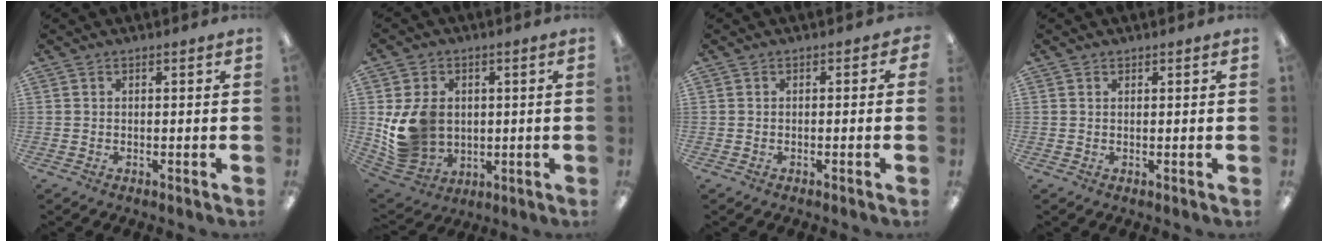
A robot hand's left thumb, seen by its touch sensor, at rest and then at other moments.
{"total": 12.2, "force": [1.0, 10.4, 6.3], "torque": [-0.142, 0.002, 0.026]}
{"total": 1.0, "force": [-0.7, 0.7, 0.2], "torque": [-0.002, 0.005, -0.014]}
{"total": 0.6, "force": [0.5, 0.3, 0.0], "torque": [-0.001, 0.001, 0.010]}